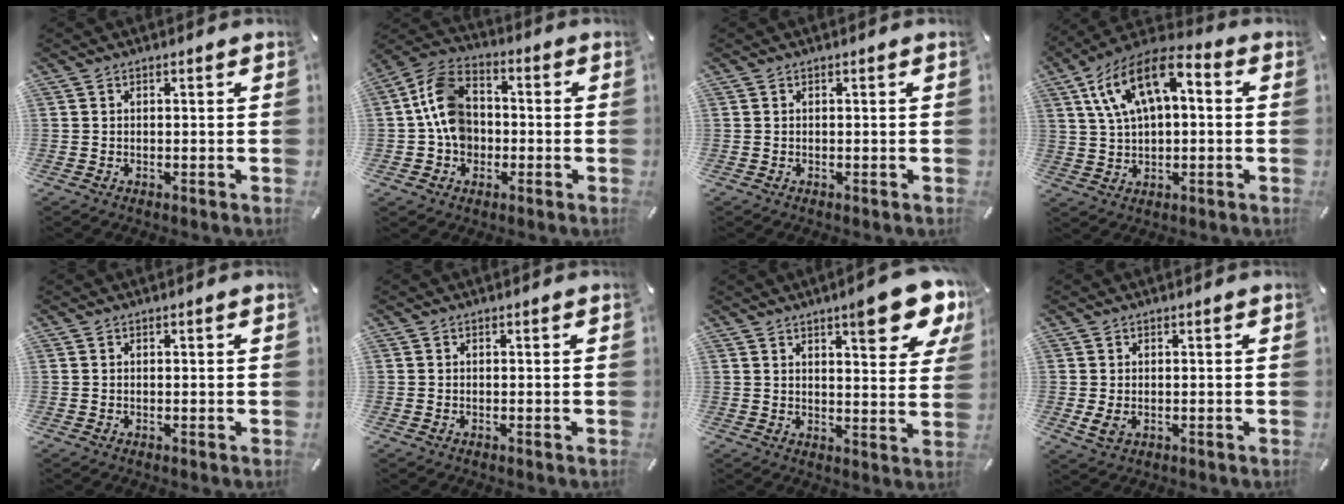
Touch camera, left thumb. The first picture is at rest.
{"total": 11.4, "force": [-0.9, 9.5, 6.2], "torque": [-0.151, 0.024, -0.016]}
{"total": 0.0}
{"total": 12.7, "force": [4.7, 7.3, 9.2], "torque": [-0.185, 0.000, 0.088]}
{"total": 0.0}
{"total": 0.0}
{"total": 14.0, "force": [8.4, 3.7, 10.6], "torque": [-0.136, -0.049, 0.130]}
{"total": 2.2, "force": [0.0, 1.5, 1.6], "torque": [-0.034, -0.005, -0.005]}